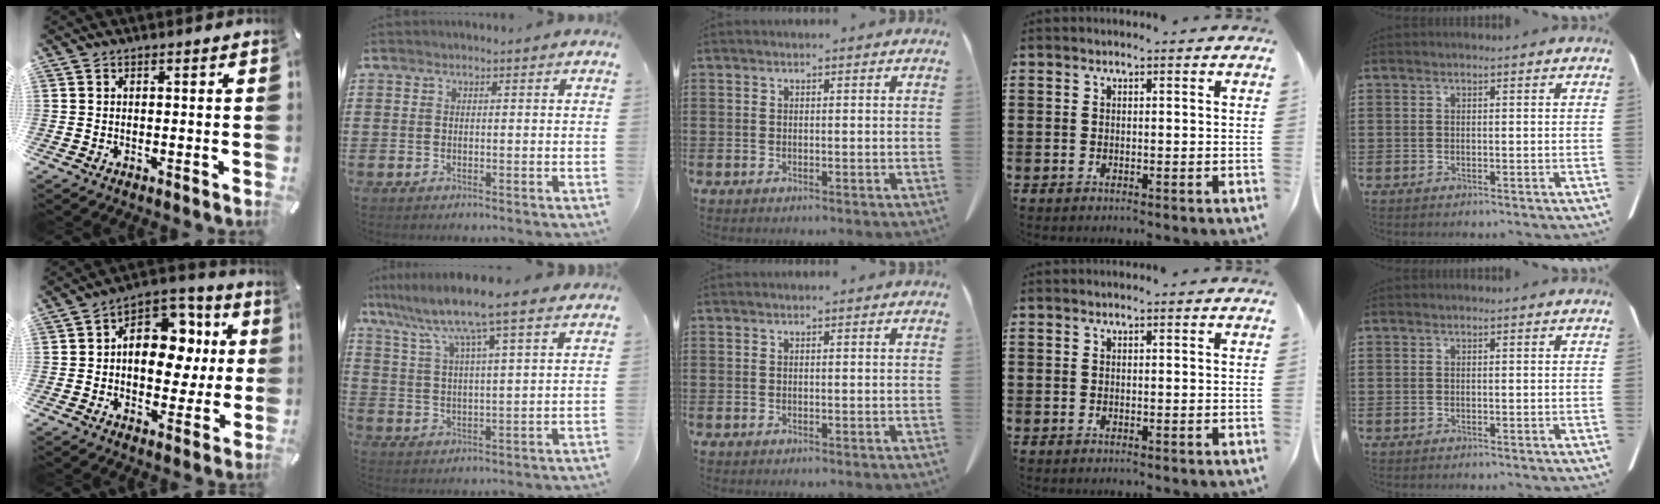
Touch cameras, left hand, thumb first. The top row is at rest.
{"thumb": {"total": 13.6, "force": [1.6, 10.5, 8.6], "torque": [-0.107, -0.015, 0.031]}, "index": {"total": 8.5, "force": [6.7, -0.2, 5.2], "torque": [-0.125, -0.034, 0.109]}}